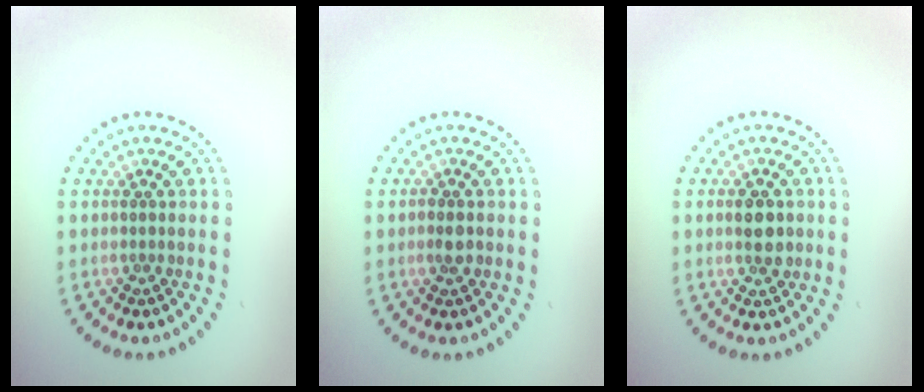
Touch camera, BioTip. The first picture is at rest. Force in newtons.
{"total": 1.3, "press": 1.3, "slide": 0.3}
{"total": 2.8, "press": 2.8, "slide": 0.2}